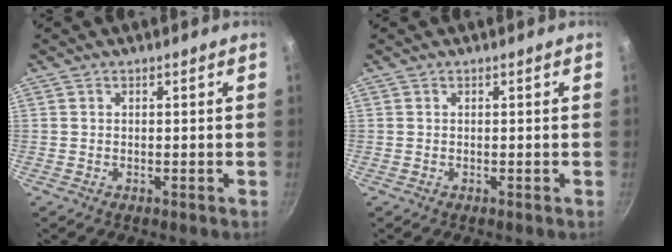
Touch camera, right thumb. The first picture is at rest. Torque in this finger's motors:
{"motor_torque": [0.00, 0.00, -0.01, -0.01, 0.00]}